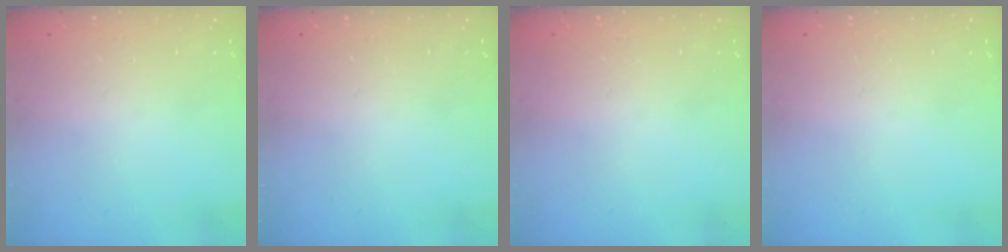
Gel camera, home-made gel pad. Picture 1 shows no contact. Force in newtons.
{"total": 0.0}
{"total": 0.0}
{"total": 0.0}